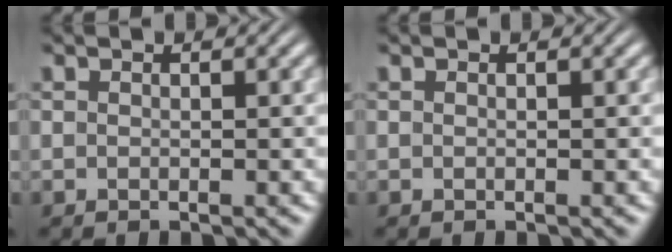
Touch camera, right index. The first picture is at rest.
{"total": 0.0}